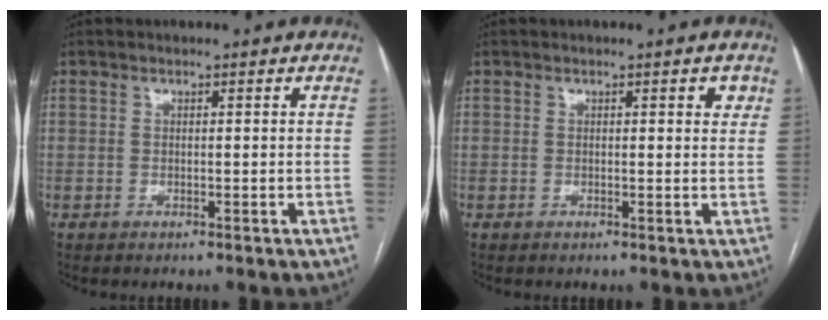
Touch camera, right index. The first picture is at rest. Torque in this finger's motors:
{"motor_torque": [0.02, 0.02, -0.05, 0.01]}